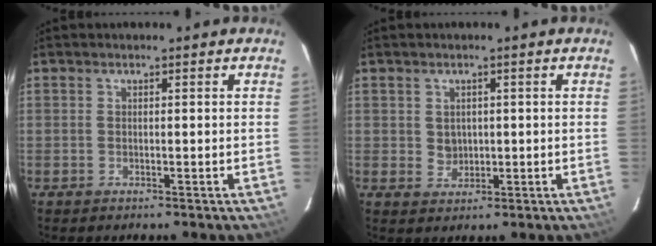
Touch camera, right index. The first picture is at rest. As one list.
[{"total": 2.7, "force": [0.4, 2.5, 0.9], "torque": [-0.013, 0.005, 0.011]}]